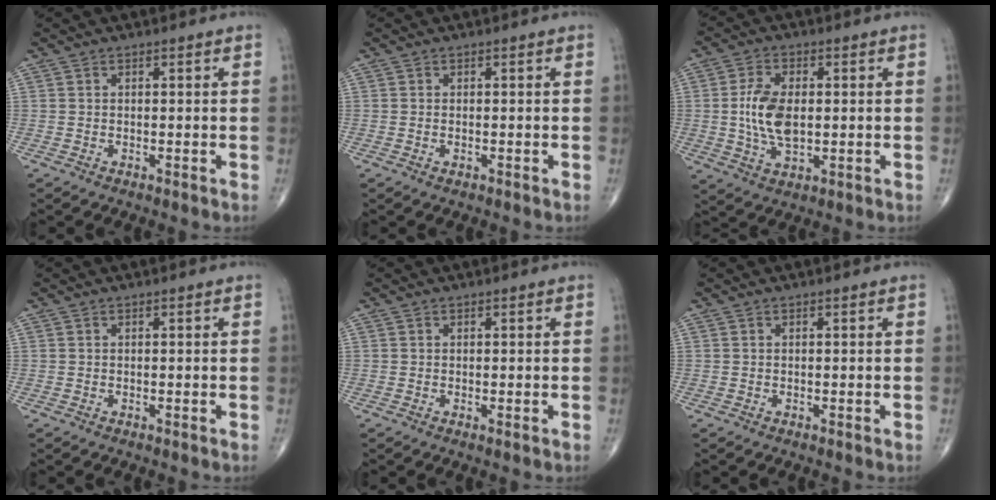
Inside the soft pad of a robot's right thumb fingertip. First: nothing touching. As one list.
[{"total": 0.6, "force": [-0.2, 0.3, 0.5], "torque": [-0.010, 0.003, -0.002]}, {"total": 9.2, "force": [0.3, 5.1, 7.7], "torque": [-0.149, -0.002, 0.009]}, {"total": 0.0}, {"total": 0.0}, {"total": 0.0}]